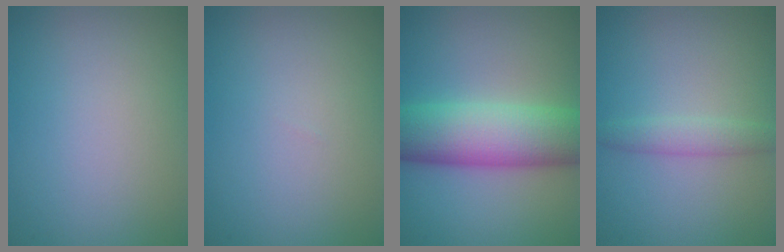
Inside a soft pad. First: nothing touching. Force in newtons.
{"total": 0.0}
{"total": 8.8, "press": 8.8, "slide": 0.2}
{"total": 1.9, "press": 1.9, "slide": 0.2}